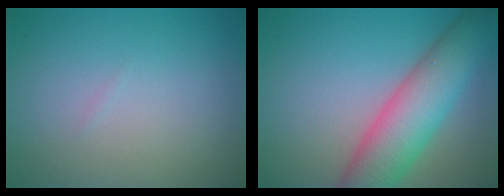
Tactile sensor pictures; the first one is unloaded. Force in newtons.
{"total": 7.9, "press": 7.9, "slide": 0.3}